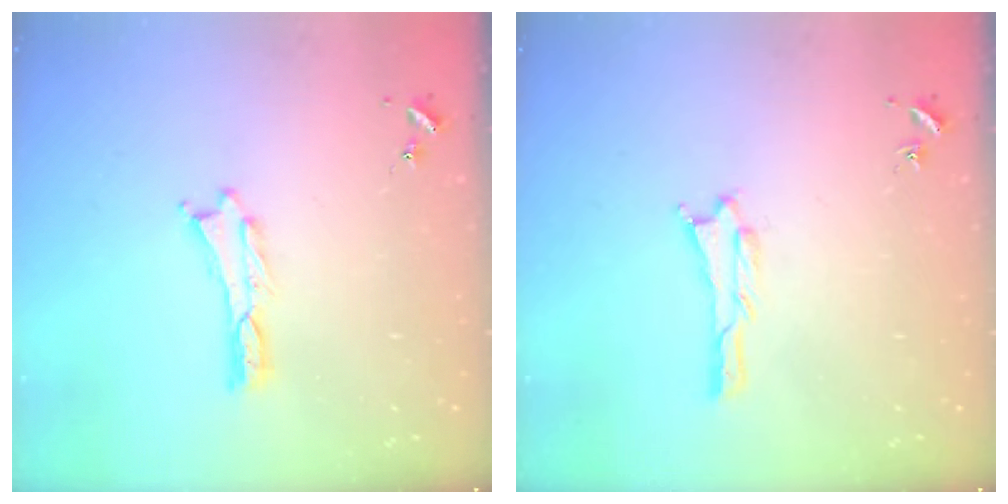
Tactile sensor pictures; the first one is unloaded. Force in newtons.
{"total": 0.7, "press": 0.7, "slide": 0.2}